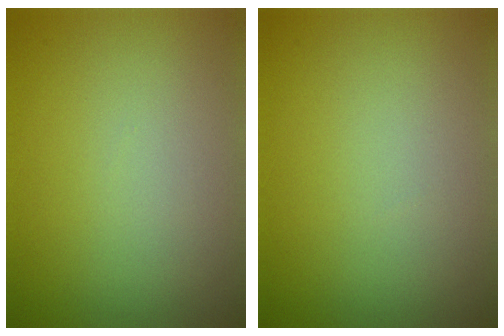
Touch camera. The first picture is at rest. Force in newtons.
{"total": 0.0}